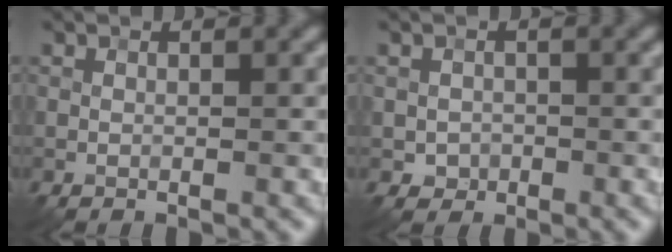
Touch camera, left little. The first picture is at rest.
{"total": 1.4, "force": [-0.4, 1.3, 0.3], "torque": [0.003, -0.002, -0.009]}